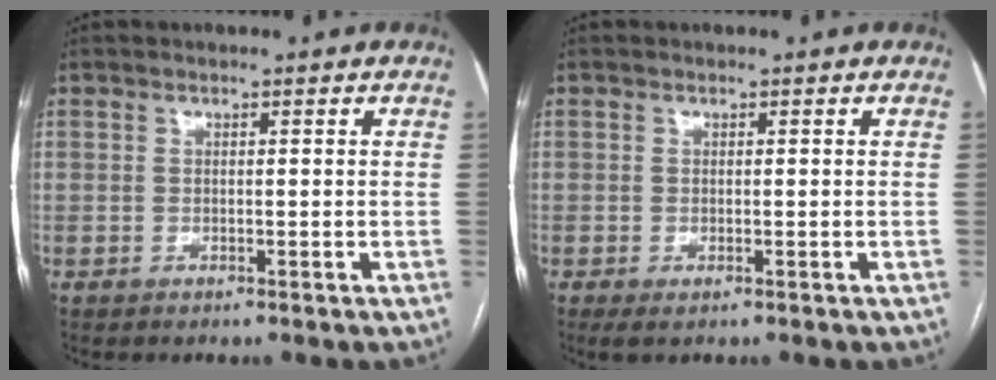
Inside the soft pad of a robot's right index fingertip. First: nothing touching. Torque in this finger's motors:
{"motor_torque": [0.73, -0.48, 0.08, 0.00]}